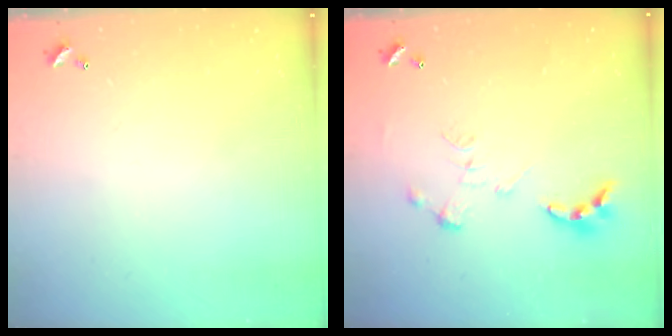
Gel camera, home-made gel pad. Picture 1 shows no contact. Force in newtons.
{"total": 0.0}